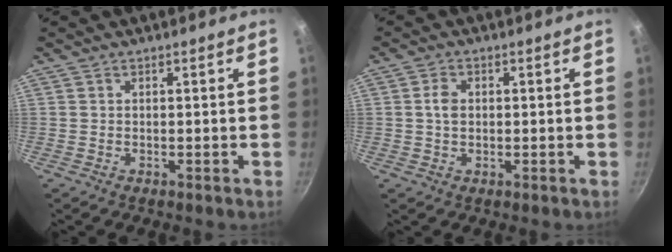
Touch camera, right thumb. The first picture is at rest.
{"total": 1.3, "force": [0.1, 1.1, 0.8], "torque": [-0.013, 0.004, 0.000]}